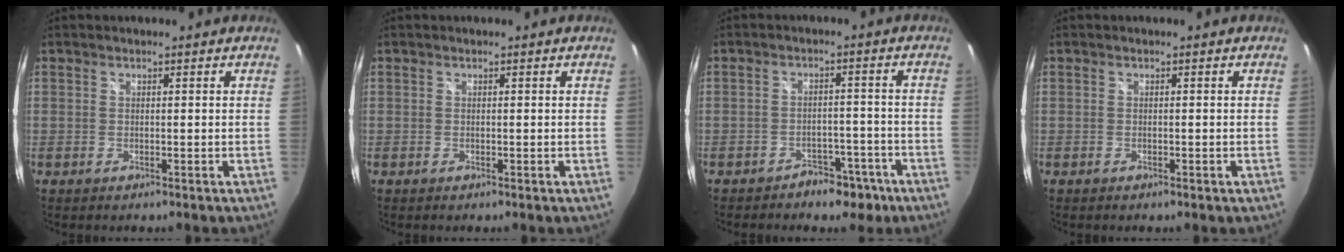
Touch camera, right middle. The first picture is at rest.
{"total": 0.0}
{"total": 6.4, "force": [-4.7, 3.7, 2.1], "torque": [-0.044, 0.016, -0.055]}
{"total": 0.7, "force": [-0.4, 0.4, 0.3], "torque": [-0.003, -0.001, -0.007]}